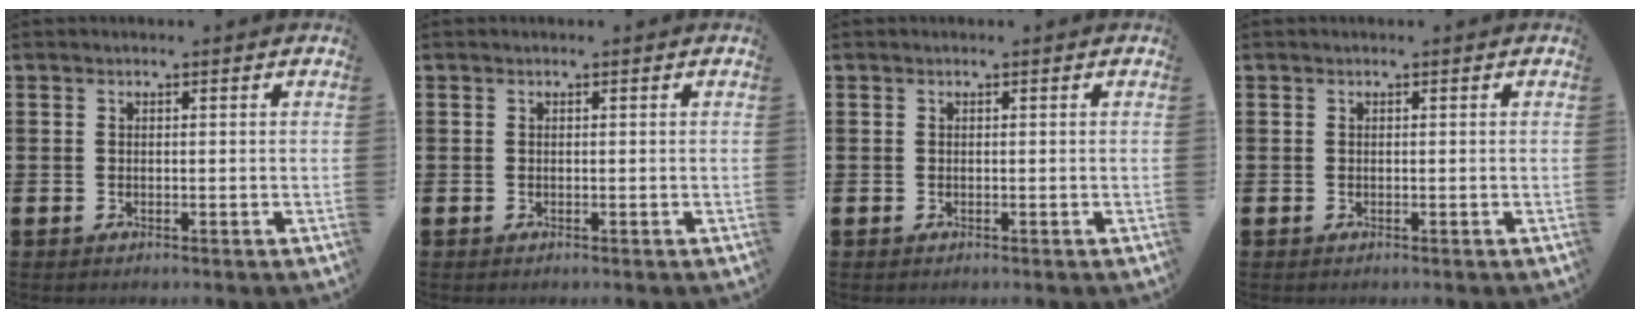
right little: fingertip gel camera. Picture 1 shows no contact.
{"total": 0.0}
{"total": 0.0}
{"total": 0.0}